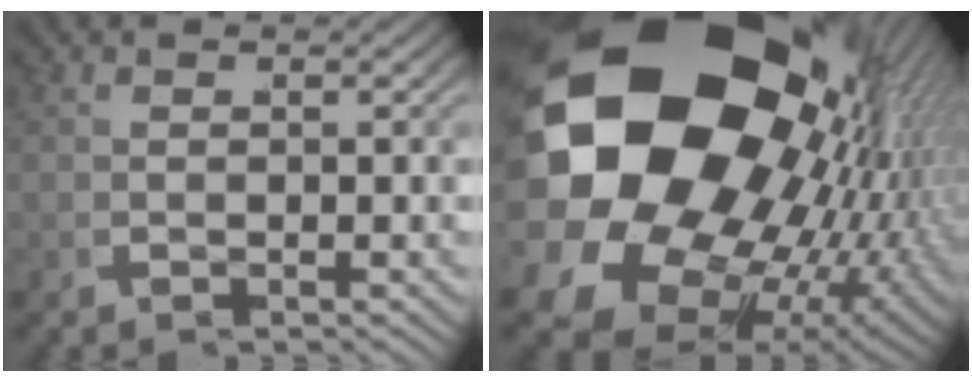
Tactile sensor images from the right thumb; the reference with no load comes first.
{"total": 36.7, "force": [0.6, 26.1, 25.8], "torque": [-0.441, -0.042, 0.004]}